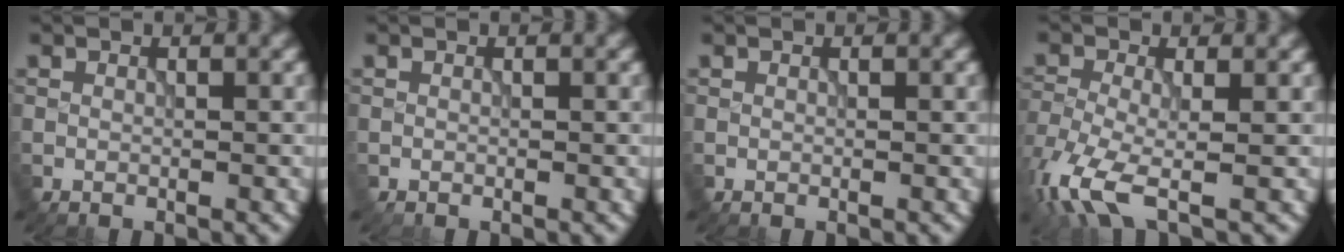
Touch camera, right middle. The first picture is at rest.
{"total": 0.0}
{"total": 0.0}
{"total": 6.4, "force": [-3.5, 2.6, 4.7], "torque": [-0.112, -0.012, -0.079]}